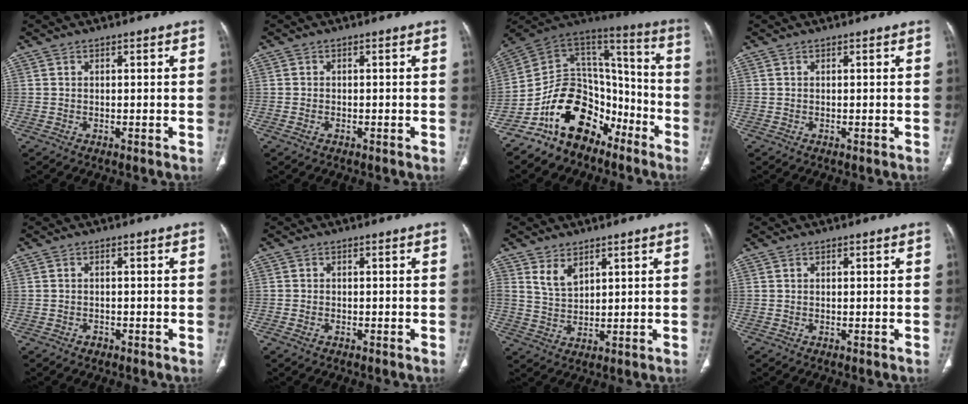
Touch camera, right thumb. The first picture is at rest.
{"total": 1.0, "force": [-0.5, 0.6, 0.6], "torque": [-0.015, 0.004, -0.007]}
{"total": 19.1, "force": [-10.9, 12.3, 9.8], "torque": [-0.116, 0.119, -0.191]}
{"total": 0.0}
{"total": 1.1, "force": [-0.7, 0.8, 0.3], "torque": [-0.005, 0.005, -0.012]}
{"total": 1.5, "force": [-0.8, 0.9, 0.8], "torque": [-0.020, 0.005, -0.012]}
{"total": 4.5, "force": [2.7, 2.5, 2.5], "torque": [-0.035, -0.022, 0.060]}
{"total": 0.0}